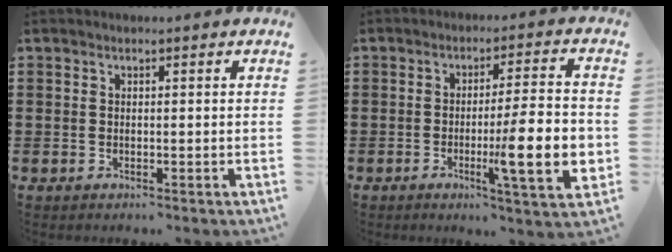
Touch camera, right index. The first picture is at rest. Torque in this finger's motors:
{"motor_torque": [2.14, 0.00, 0.61, 0.13]}